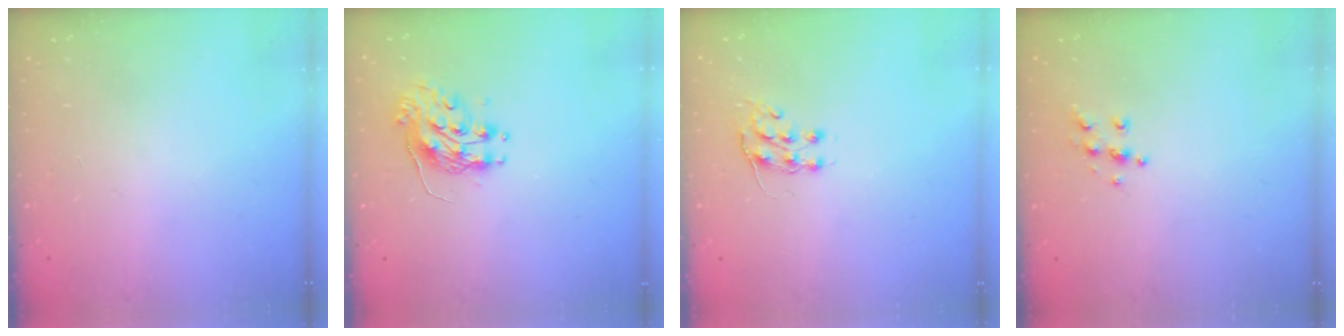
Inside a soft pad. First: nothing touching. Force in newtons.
{"total": 9.3, "press": 9.3, "slide": 0.8}
{"total": 6.4, "press": 6.4, "slide": 0.5}
{"total": 6.4, "press": 6.4, "slide": 0.6}